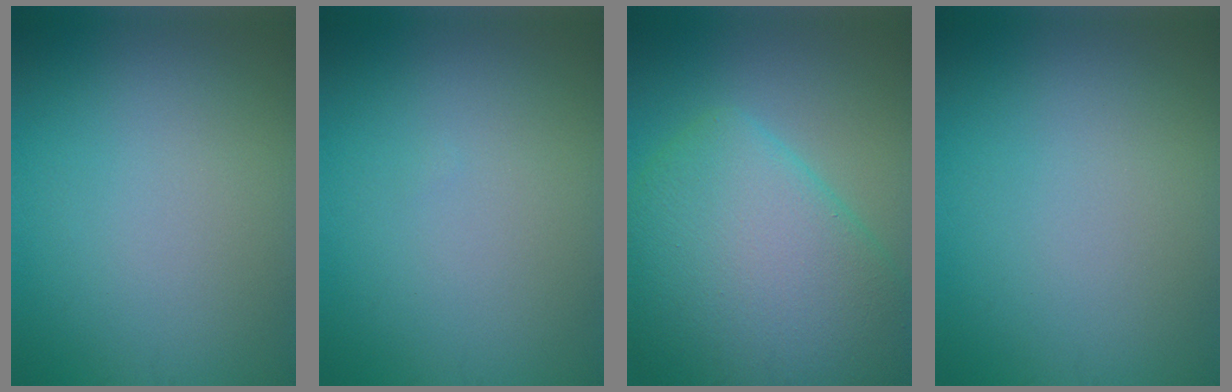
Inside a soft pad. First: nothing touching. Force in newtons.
{"total": 0.0}
{"total": 10.9, "press": 10.9, "slide": 0.7}
{"total": 0.0}